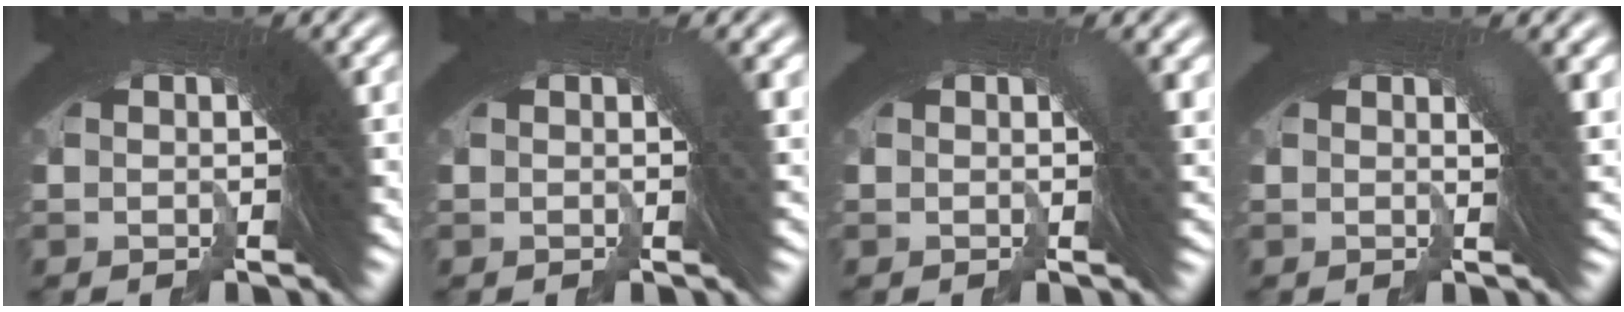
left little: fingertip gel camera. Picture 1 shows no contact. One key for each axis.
{"total": 0.7, "fx": 0.0, "fy": -0.2, "fz": 0.7, "tx": -0.011, "ty": 0.002, "tz": -0.001}
{"total": 0.8, "fx": 0.0, "fy": -0.1, "fz": 0.8, "tx": -0.012, "ty": 0.001, "tz": -0.001}
{"total": 1.2, "fx": 0.4, "fy": 0.0, "fz": 1.1, "tx": -0.019, "ty": -0.002, "tz": 0.005}